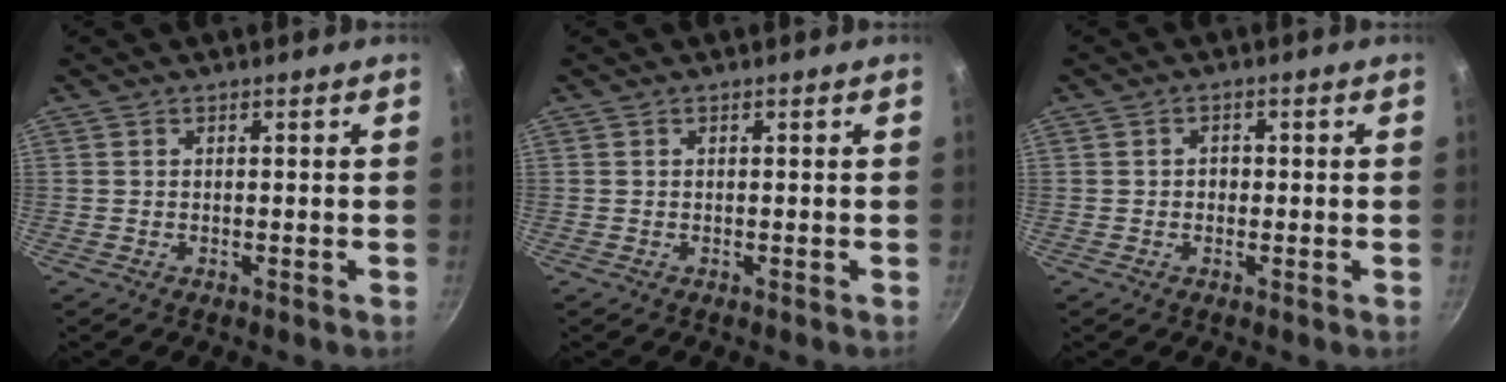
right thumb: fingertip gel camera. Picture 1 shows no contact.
{"total": 0.0}
{"total": 1.7, "force": [-0.1, 1.5, 0.8], "torque": [-0.009, 0.003, -0.005]}